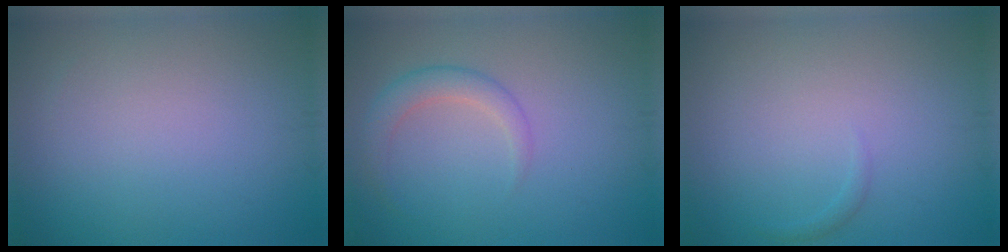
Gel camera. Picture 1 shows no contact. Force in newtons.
{"total": 2.3, "press": 2.2, "slide": 0.1}
{"total": 0.5, "press": 0.5, "slide": 0.1}